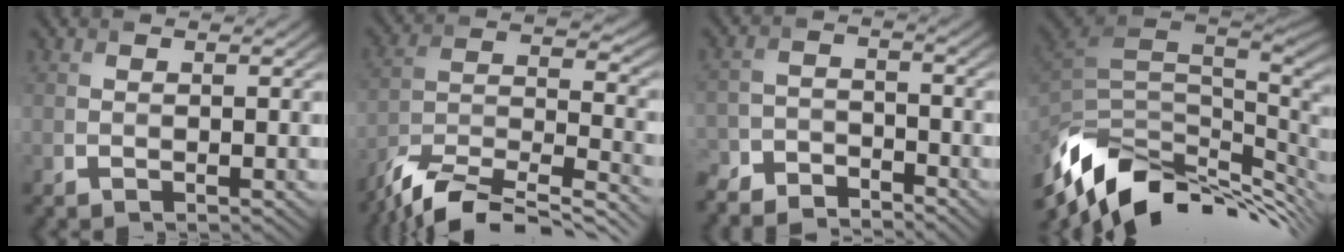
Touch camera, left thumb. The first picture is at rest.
{"total": 13.3, "force": [-11.0, 3.7, 6.5], "torque": [-0.136, 0.000, -0.199]}
{"total": 6.2, "force": [-5.9, 1.6, 1.2], "torque": [-0.026, -0.009, -0.122]}
{"total": 14.7, "force": [-6.0, 6.4, 11.7], "torque": [-0.238, -0.016, -0.112]}